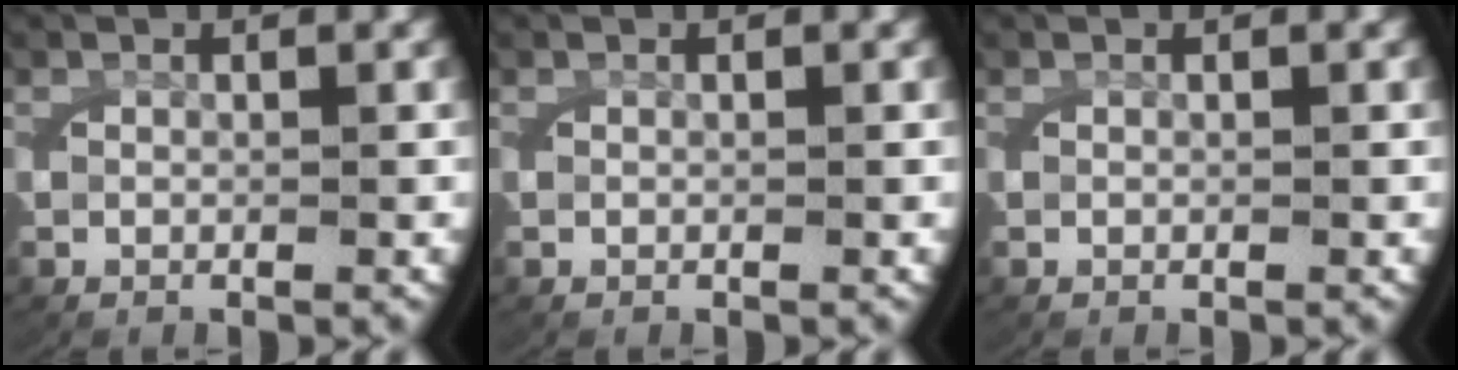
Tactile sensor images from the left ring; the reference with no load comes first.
{"total": 0.0}
{"total": 0.0}